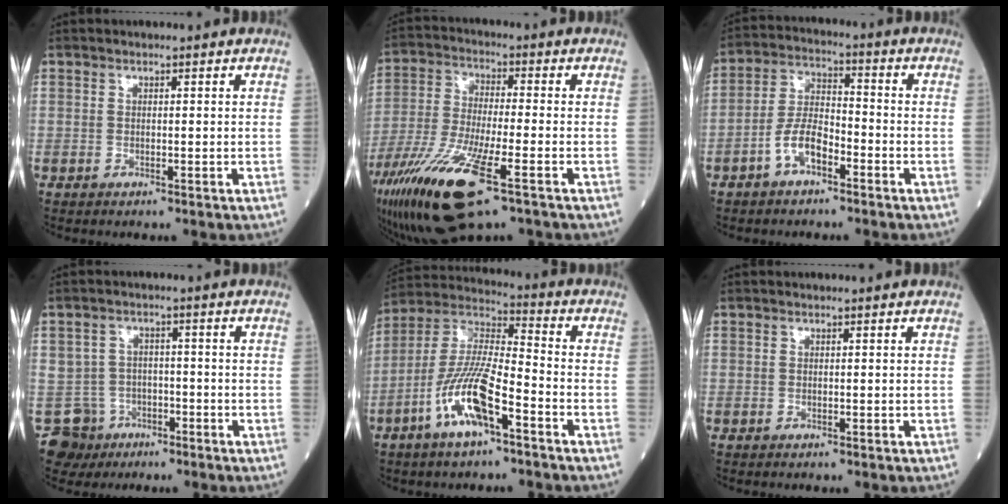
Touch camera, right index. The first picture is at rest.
{"total": 17.0, "force": [-9.0, 3.1, 14.0], "torque": [-0.305, -0.044, -0.163]}
{"total": 6.7, "force": [-3.4, 2.8, 5.1], "torque": [-0.106, 0.013, -0.068]}
{"total": 6.2, "force": [-2.9, 5.5, -0.2], "torque": [0.003, 0.010, -0.045]}
{"total": 12.7, "force": [-5.9, 2.7, 10.9], "torque": [-0.228, 0.001, -0.114]}
{"total": 0.0}